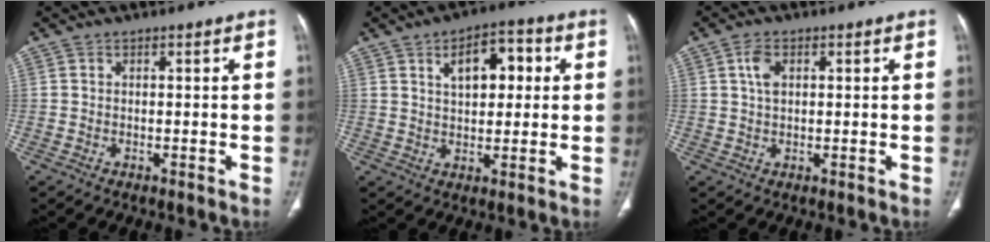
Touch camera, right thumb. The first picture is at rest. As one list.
[{"total": 9.2, "force": [2.9, 5.1, 7.2], "torque": [-0.079, 0.005, 0.041]}, {"total": 3.6, "force": [1.2, 2.1, 2.6], "torque": [-0.050, 0.003, 0.024]}]